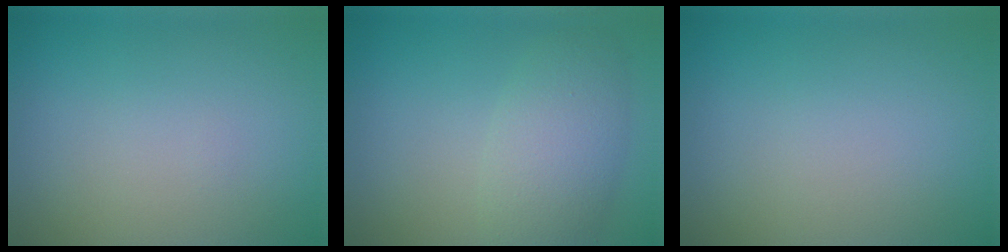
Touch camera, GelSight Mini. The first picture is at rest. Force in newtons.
{"total": 4.5, "press": 4.5, "slide": 0.3}
{"total": 0.0}